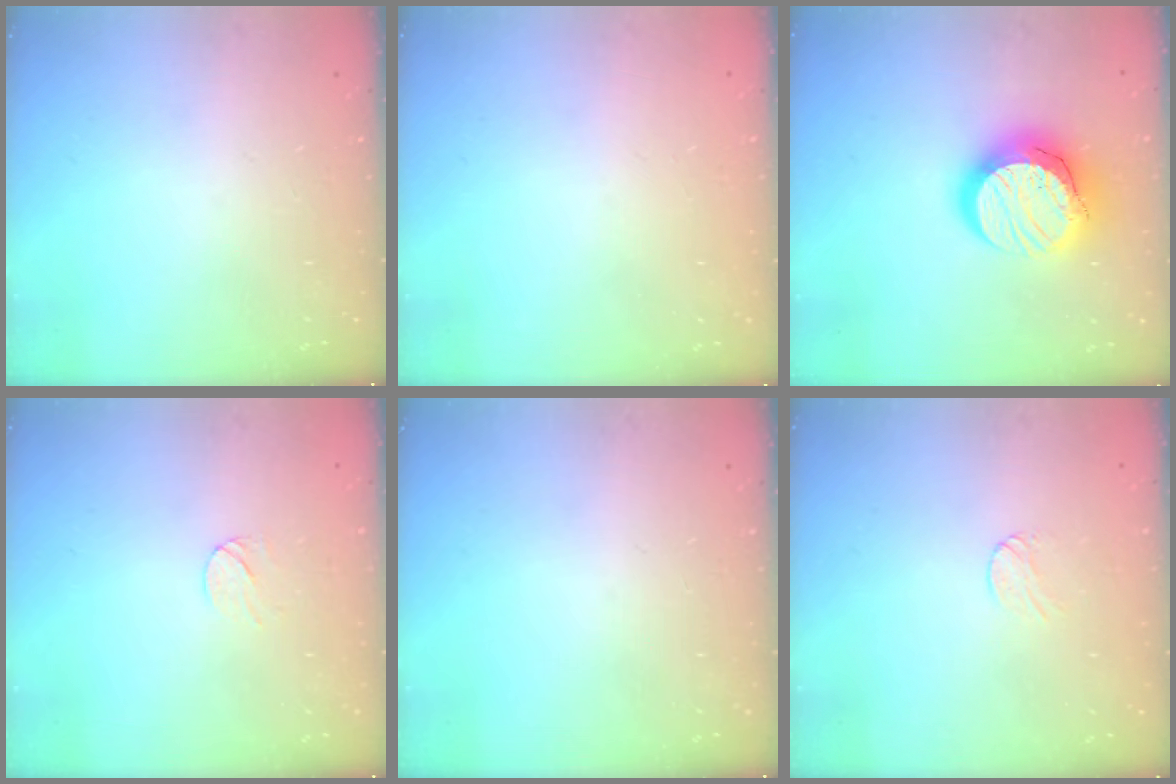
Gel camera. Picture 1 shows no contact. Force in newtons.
{"total": 0.7, "press": 0.7, "slide": 0.1}
{"total": 16.3, "press": 16.2, "slide": 1.1}
{"total": 5.1, "press": 5.1, "slide": 0.5}
{"total": 0.0}
{"total": 3.5, "press": 3.4, "slide": 0.2}